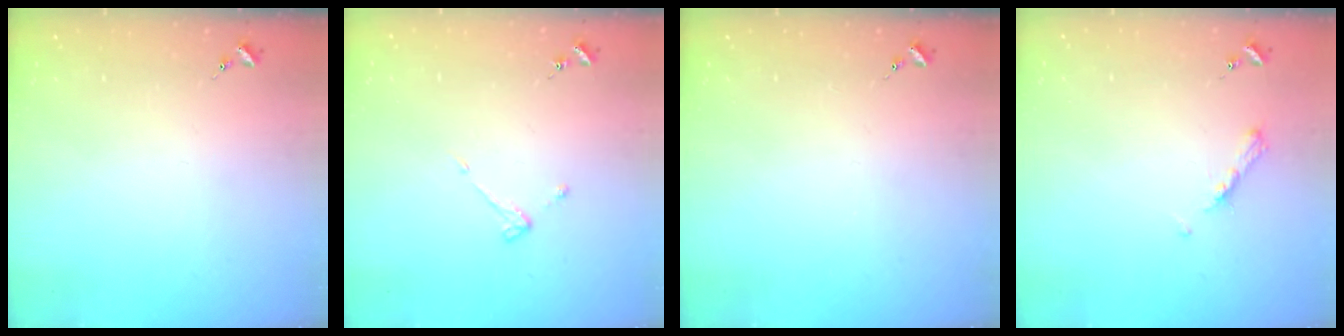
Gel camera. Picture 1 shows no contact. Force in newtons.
{"total": 3.6, "press": 3.5, "slide": 0.6}
{"total": 0.0}
{"total": 4.9, "press": 4.9, "slide": 0.6}